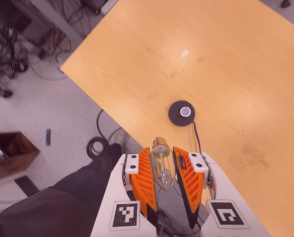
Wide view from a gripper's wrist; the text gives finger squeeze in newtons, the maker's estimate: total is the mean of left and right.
{"total": 9.9, "left": 9.5, "right": 10.3}